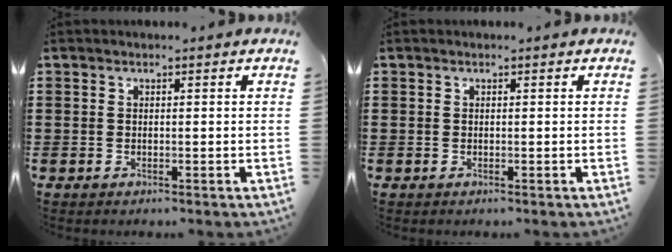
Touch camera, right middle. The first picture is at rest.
{"total": 0.0}